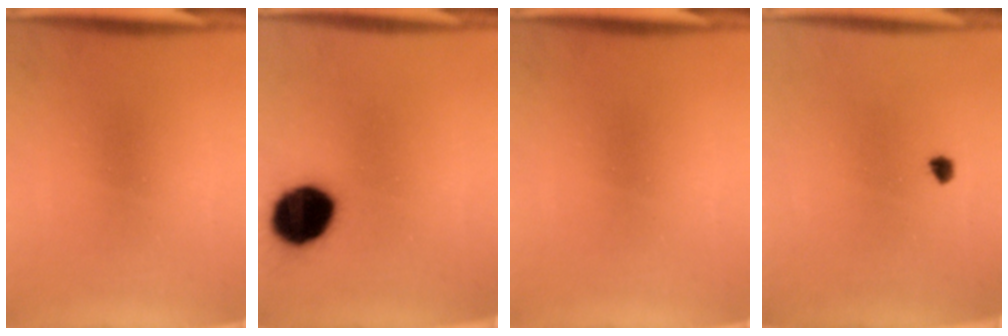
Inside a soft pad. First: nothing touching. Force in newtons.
{"total": 15.5}
{"total": 0.0}
{"total": 1.3}